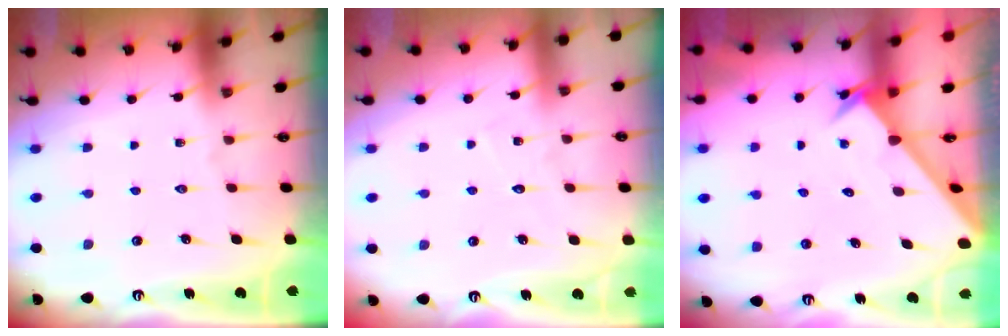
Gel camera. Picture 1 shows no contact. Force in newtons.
{"total": 4.4, "press": 4.4, "slide": 0.4}
{"total": 2.5, "press": 2.5, "slide": 0.2}